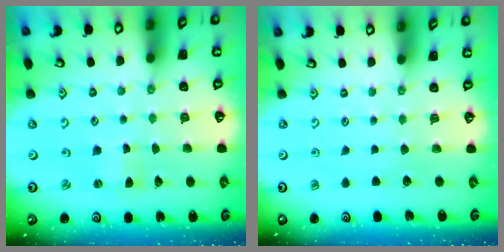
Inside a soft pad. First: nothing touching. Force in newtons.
{"total": 0.0}